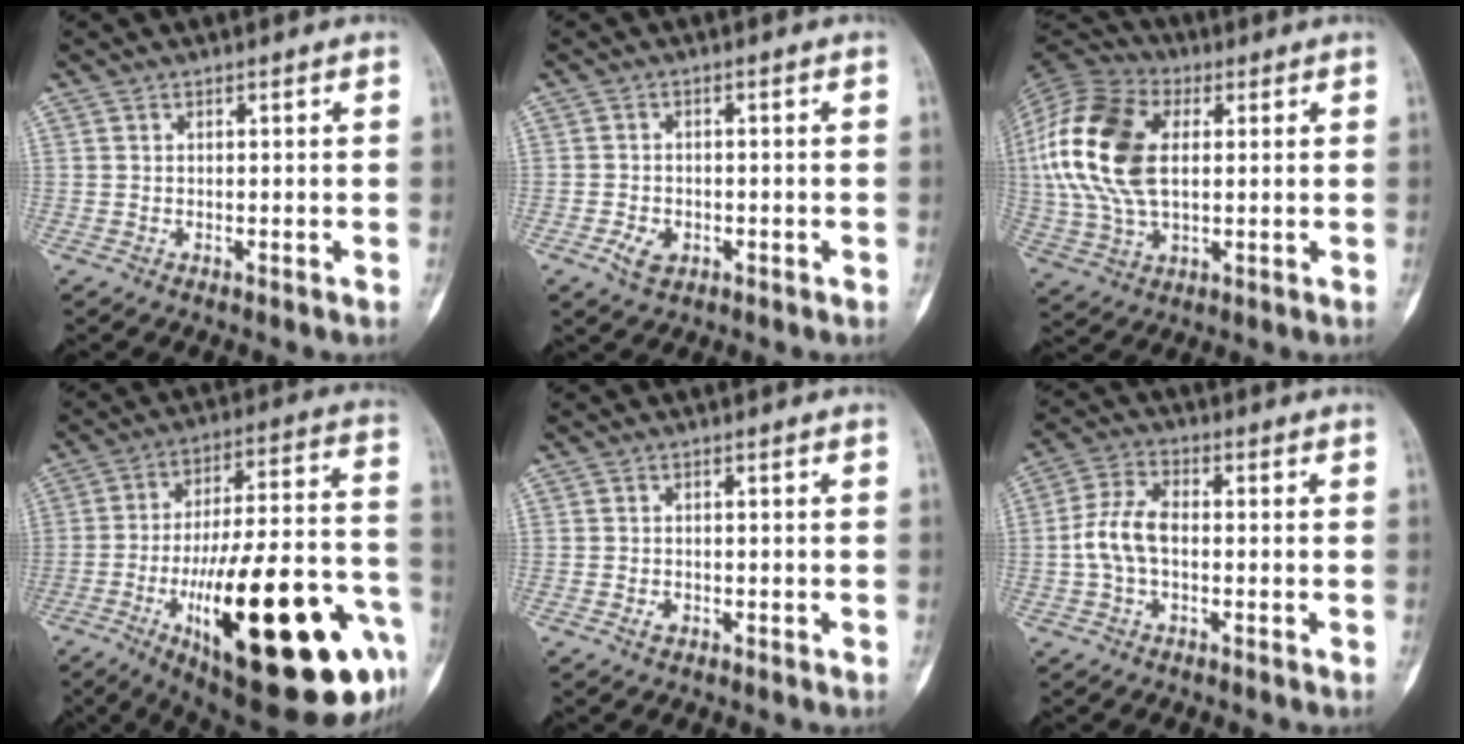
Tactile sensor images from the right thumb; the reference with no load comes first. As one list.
[{"total": 3.5, "force": [-1.4, 2.5, 2.1], "torque": [-0.032, 0.002, -0.019]}, {"total": 19.6, "force": [2.7, 11.8, 15.4], "torque": [-0.323, 0.007, 0.046]}, {"total": 33.8, "force": [-12.6, 10.1, 29.7], "torque": [-0.402, 0.037, -0.178]}, {"total": 1.4, "force": [-0.6, 1.0, 0.8], "torque": [-0.013, 0.005, -0.010]}, {"total": 7.6, "force": [-0.9, 4.5, 6.1], "torque": [-0.130, 0.024, -0.024]}]